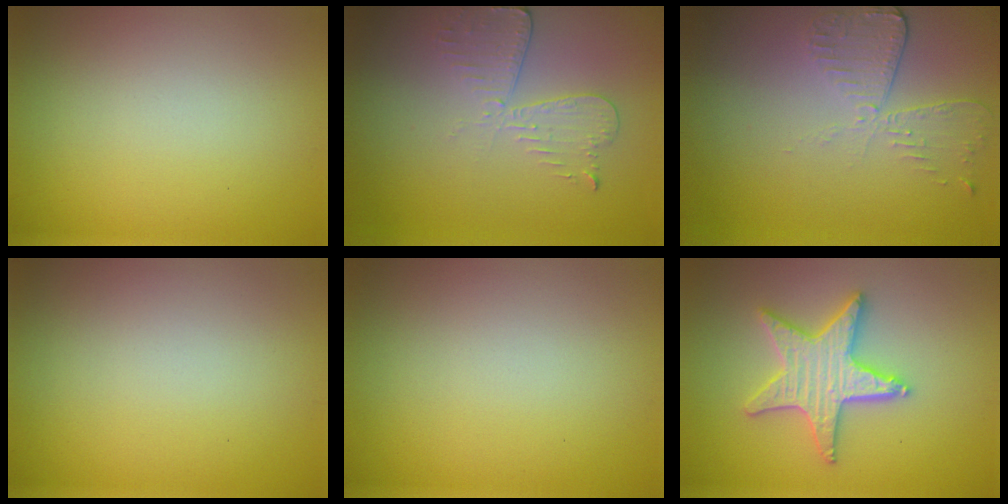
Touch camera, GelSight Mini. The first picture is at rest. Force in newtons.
{"total": 2.9, "press": 2.5, "slide": 1.5}
{"total": 2.9, "press": 2.6, "slide": 1.4}
{"total": 0.0}
{"total": 0.0}
{"total": 5.1, "press": 5.0, "slide": 0.9}